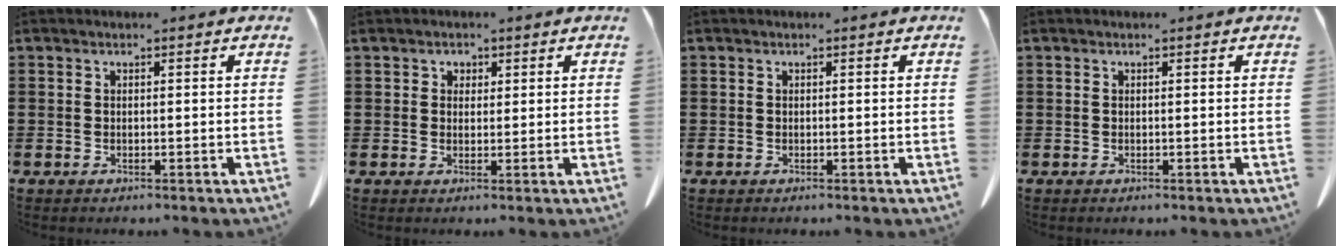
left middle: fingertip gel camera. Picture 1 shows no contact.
{"total": 1.3, "force": [0.8, 1.0, 0.2], "torque": [0.001, 0.001, 0.013]}
{"total": 0.0}
{"total": 0.0}